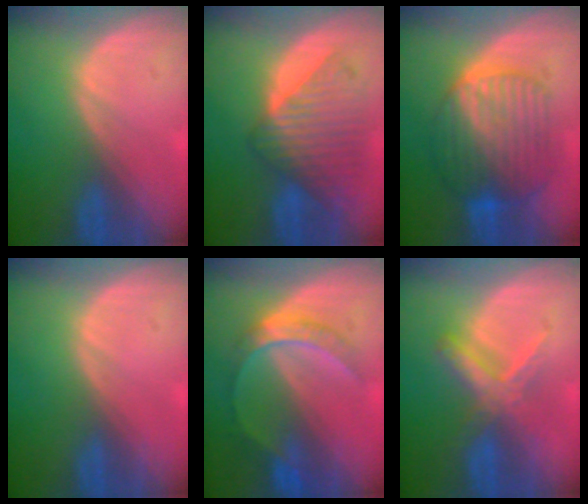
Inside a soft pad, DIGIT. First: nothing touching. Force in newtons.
{"total": 9.1, "press": 8.2, "slide": 4.0}
{"total": 10.0, "press": 9.9, "slide": 0.9}
{"total": 0.0}
{"total": 5.8, "press": 5.6, "slide": 1.2}
{"total": 5.5, "press": 5.5, "slide": 0.7}